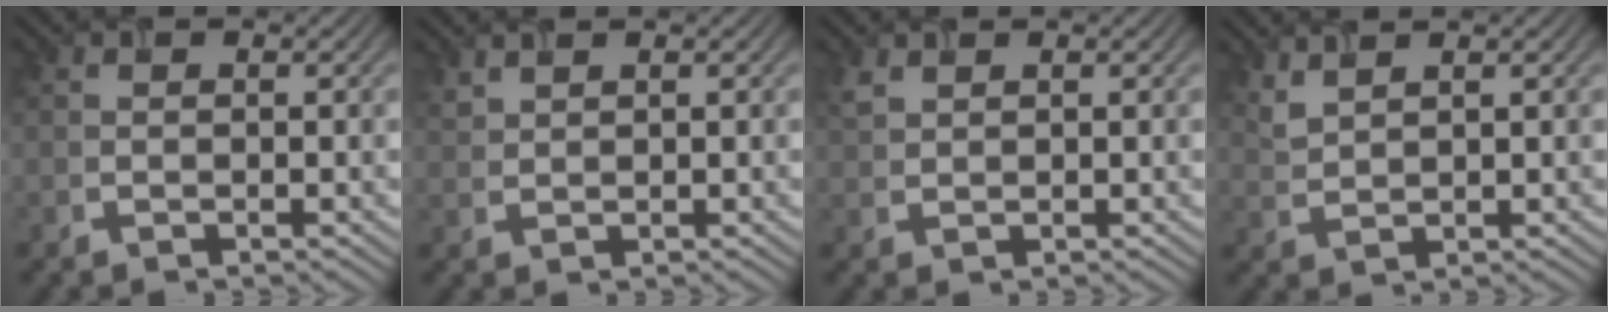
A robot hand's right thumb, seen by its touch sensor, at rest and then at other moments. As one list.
[{"total": 1.7, "force": [1.5, 0.4, 0.6], "torque": [-0.023, 0.005, 0.038]}, {"total": 1.6, "force": [1.2, 0.7, 0.8], "torque": [-0.027, 0.001, 0.031]}, {"total": 2.8, "force": [2.4, 0.5, 1.4], "torque": [-0.038, 0.003, 0.058]}]